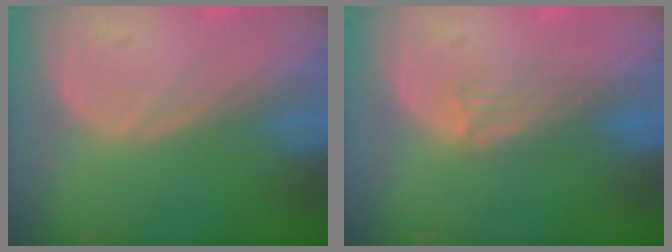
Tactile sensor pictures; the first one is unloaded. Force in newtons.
{"total": 3.0, "press": 2.8, "slide": 1.3}